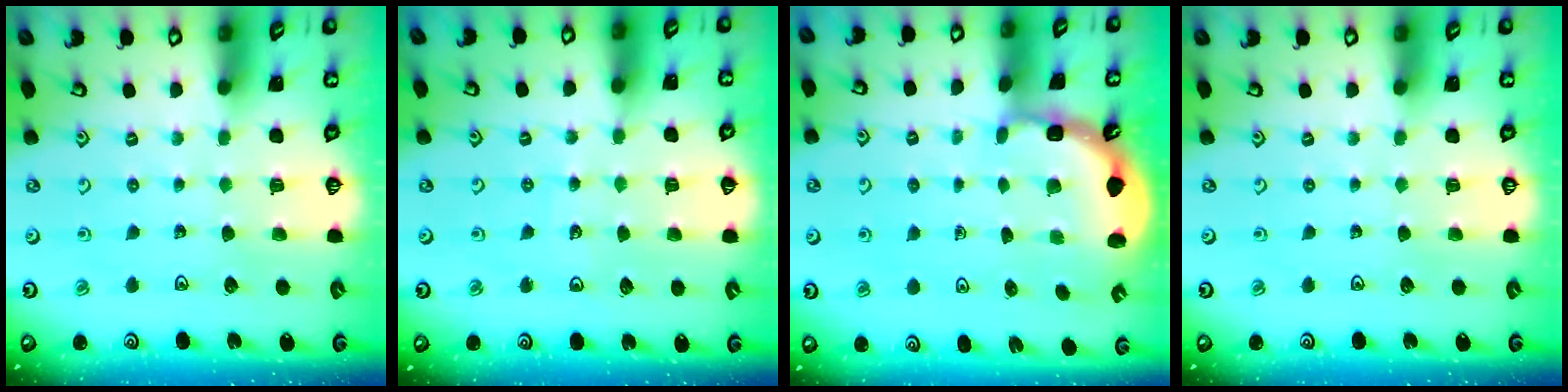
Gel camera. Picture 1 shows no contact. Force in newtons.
{"total": 4.5, "press": 4.0, "slide": 2.1}
{"total": 2.3, "press": 2.1, "slide": 0.9}
{"total": 0.0}